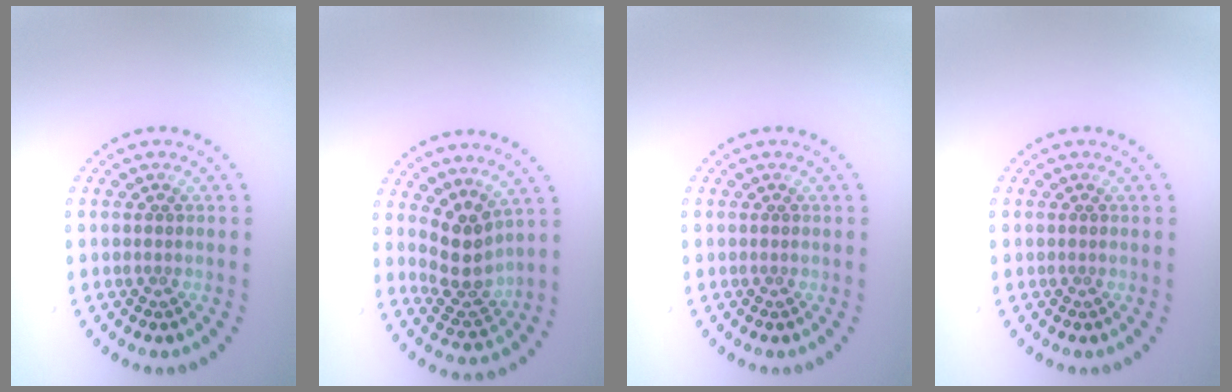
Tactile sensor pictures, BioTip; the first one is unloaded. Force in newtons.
{"total": 3.5, "press": 2.9, "slide": 1.8}
{"total": 0.0}
{"total": 0.0}